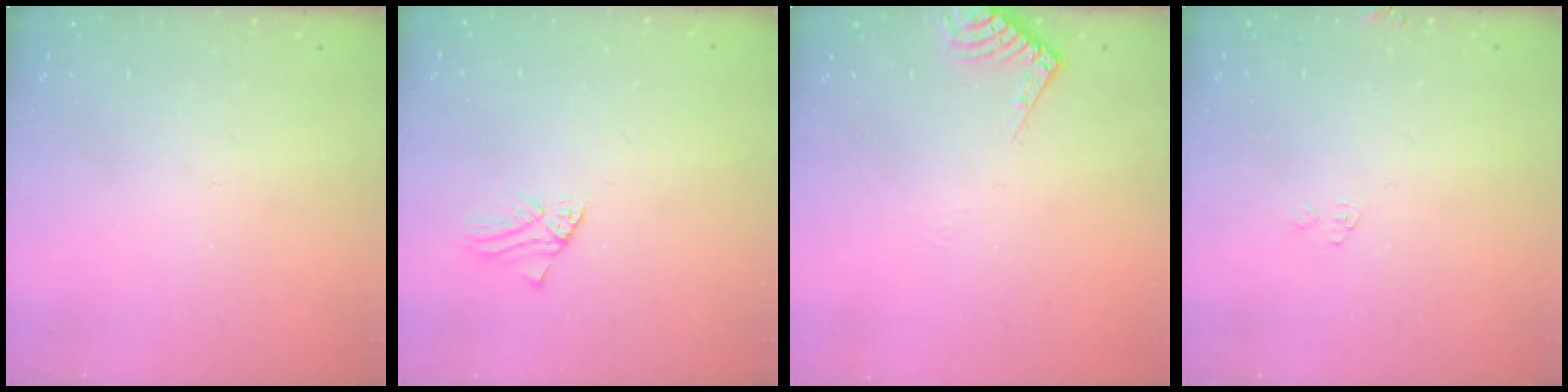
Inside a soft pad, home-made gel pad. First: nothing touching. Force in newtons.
{"total": 1.1, "press": 1.1, "slide": 0.2}
{"total": 5.6, "press": 5.5, "slide": 0.7}
{"total": 4.4, "press": 4.4, "slide": 0.1}